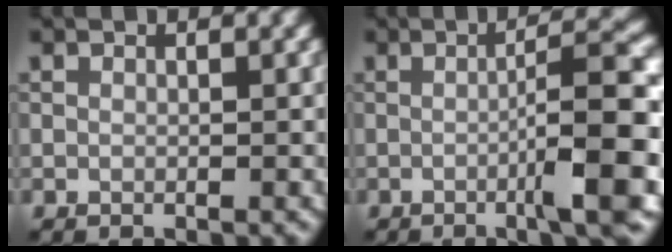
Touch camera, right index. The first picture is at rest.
{"total": 7.6, "force": [-1.6, 1.0, 7.4], "torque": [-0.098, 0.015, -0.034]}